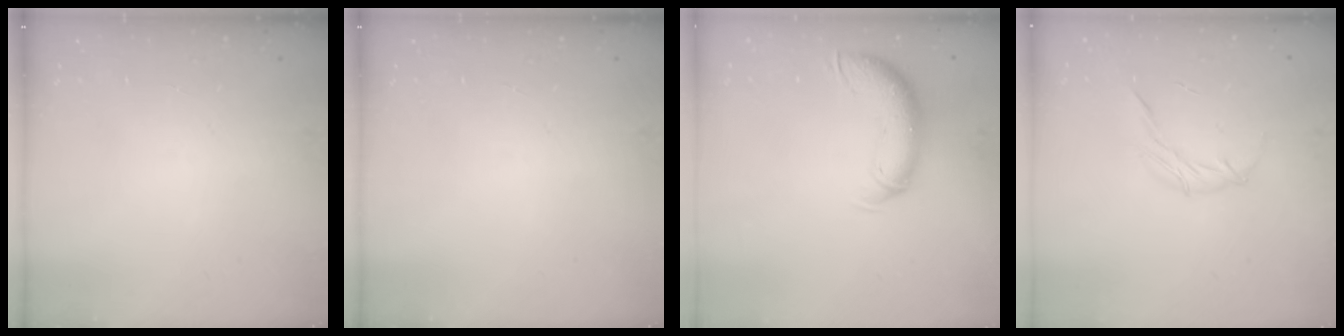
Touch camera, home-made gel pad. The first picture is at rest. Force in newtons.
{"total": 0.0}
{"total": 11.1, "press": 10.9, "slide": 2.0}
{"total": 5.5, "press": 5.4, "slide": 1.2}